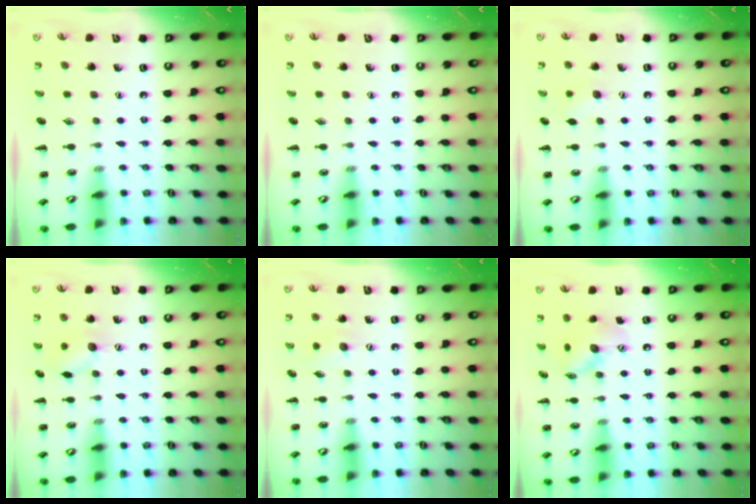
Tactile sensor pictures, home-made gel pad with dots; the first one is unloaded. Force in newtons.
{"total": 0.0}
{"total": 6.5, "press": 6.3, "slide": 1.7}
{"total": 7.9, "press": 7.9, "slide": 1.0}
{"total": 5.9, "press": 5.8, "slide": 1.1}
{"total": 10.4, "press": 10.4, "slide": 1.0}